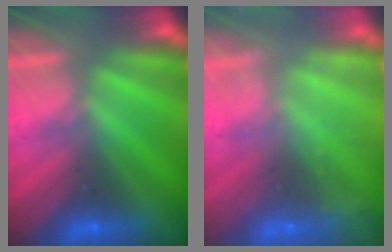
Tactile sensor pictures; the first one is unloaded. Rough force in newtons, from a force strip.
{"total": 2.4}